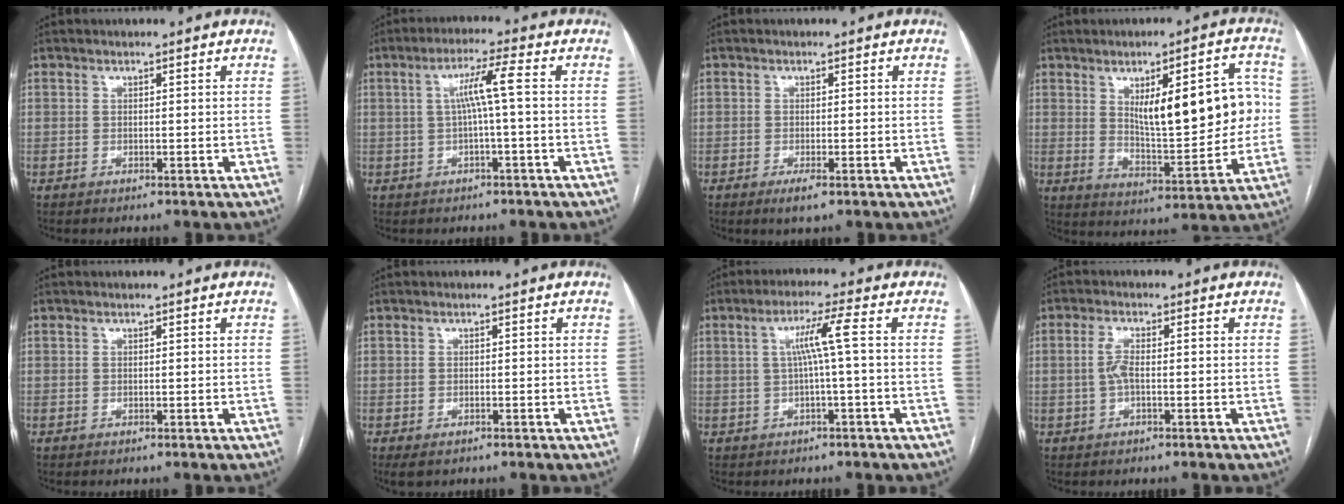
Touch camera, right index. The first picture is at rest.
{"total": 5.1, "force": [0.3, -0.6, 5.1], "torque": [-0.090, 0.014, 0.009]}
{"total": 2.1, "force": [-1.2, 0.6, 1.7], "torque": [-0.027, -0.002, -0.018]}
{"total": 15.8, "force": [2.8, 4.9, 14.8], "torque": [-0.201, 0.018, 0.054]}
{"total": 0.0}
{"total": 2.0, "force": [-1.3, 1.0, 1.2], "torque": [-0.020, -0.003, -0.013]}
{"total": 4.8, "force": [0.4, -0.9, 4.7], "torque": [-0.086, 0.011, 0.012]}
{"total": 3.2, "force": [-0.2, 0.9, 3.0], "torque": [-0.067, 0.010, -0.004]}